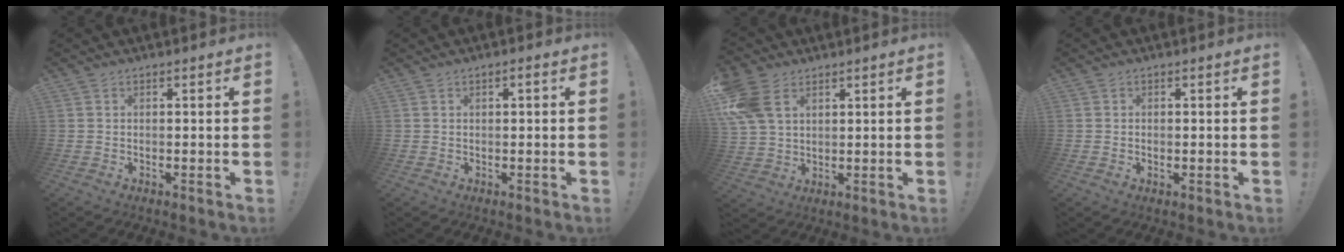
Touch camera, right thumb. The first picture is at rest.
{"total": 0.8, "force": [-0.2, 0.3, 0.8], "torque": [-0.018, 0.004, -0.004]}
{"total": 11.4, "force": [4.8, 7.8, 6.7], "torque": [-0.135, -0.010, 0.097]}
{"total": 0.6, "force": [0.1, 0.5, 0.2], "torque": [-0.004, 0.002, 0.002]}